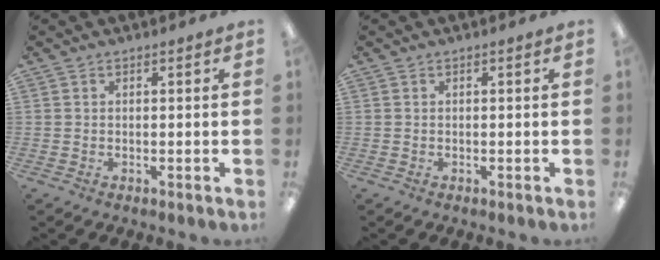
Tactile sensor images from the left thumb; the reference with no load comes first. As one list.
[{"total": 0.0}]